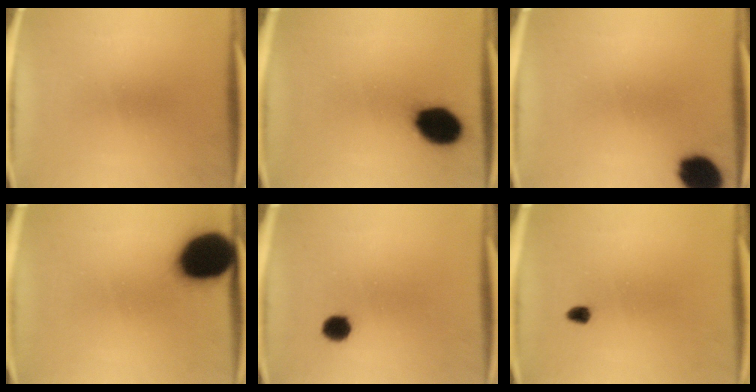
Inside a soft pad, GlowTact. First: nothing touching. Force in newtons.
{"total": 13.2}
{"total": 10.7}
{"total": 20.5}
{"total": 3.9}
{"total": 1.5}